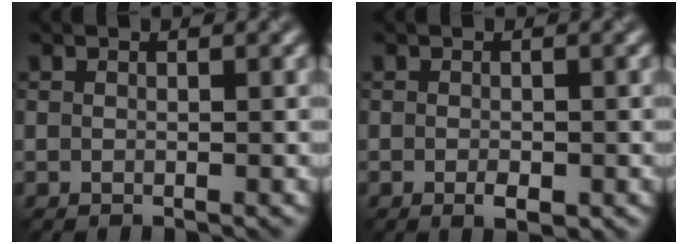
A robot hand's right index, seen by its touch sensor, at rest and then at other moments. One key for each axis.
{"total": 1.5, "fx": -0.6, "fy": 0.7, "fz": 1.2, "tx": -0.018, "ty": -0.004, "tz": -0.007}